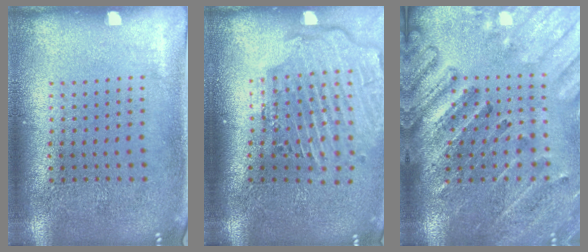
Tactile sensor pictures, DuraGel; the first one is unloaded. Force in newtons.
{"total": 2.8, "press": 2.3, "slide": 1.6}
{"total": 2.6, "press": 2.6, "slide": 0.2}